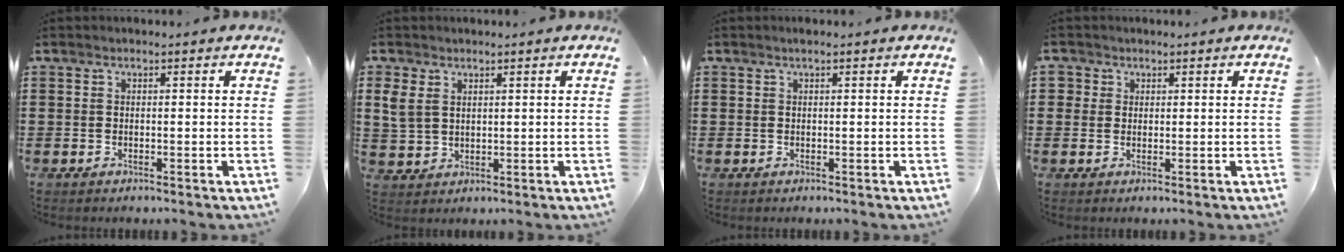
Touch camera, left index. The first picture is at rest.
{"total": 3.3, "force": [1.8, 2.3, 1.6], "torque": [-0.048, 0.006, 0.030]}
{"total": 0.5, "force": [0.3, 0.0, 0.4], "torque": [-0.006, 0.000, 0.006]}
{"total": 1.8, "force": [0.9, 1.5, 0.1], "torque": [-0.001, 0.005, 0.013]}